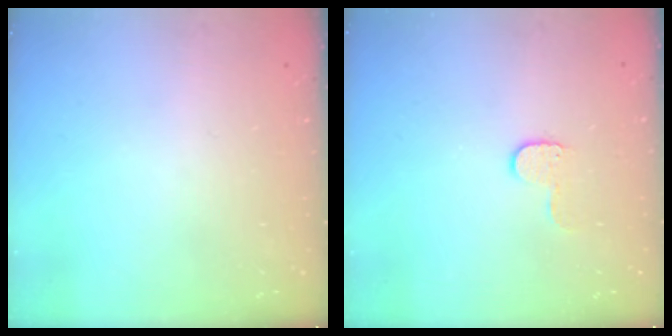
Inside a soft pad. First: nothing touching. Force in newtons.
{"total": 5.1, "press": 5.0, "slide": 0.5}